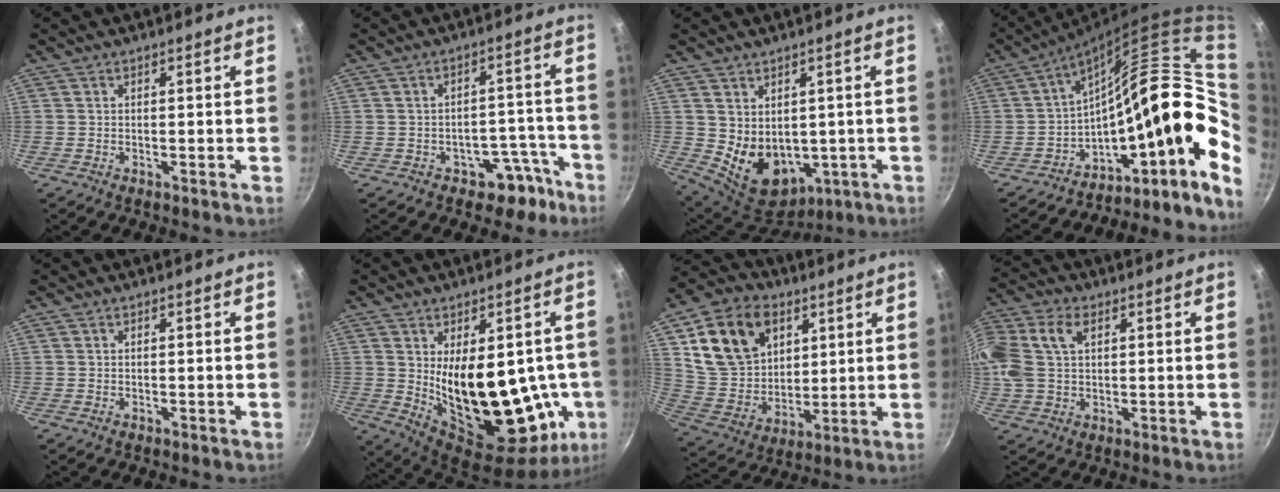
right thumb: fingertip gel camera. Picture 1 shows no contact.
{"total": 7.4, "force": [-4.6, 5.0, 2.9], "torque": [0.025, 0.069, -0.042]}
{"total": 11.0, "force": [0.3, 8.2, 7.3], "torque": [-0.098, -0.020, 0.038]}
{"total": 26.3, "force": [-0.9, 13.0, 22.8], "torque": [-0.313, 0.048, -0.007]}
{"total": 0.0}
{"total": 25.2, "force": [-0.8, 13.1, 21.5], "torque": [-0.266, -0.041, 0.021]}
{"total": 19.3, "force": [7.4, 14.2, 10.7], "torque": [-0.168, -0.020, 0.143]}
{"total": 19.2, "force": [5.6, 13.6, 12.4], "torque": [-0.311, 0.047, 0.099]}